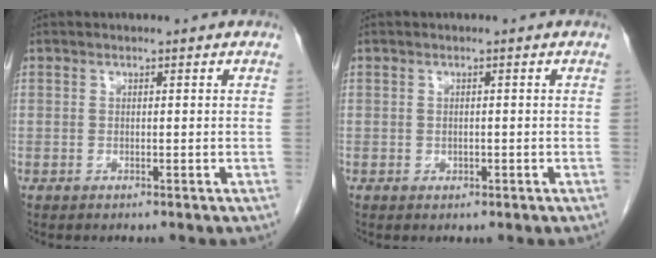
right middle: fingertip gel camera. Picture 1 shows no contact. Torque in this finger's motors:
{"motor_torque": [-0.14, -0.13, -0.07, -0.01]}